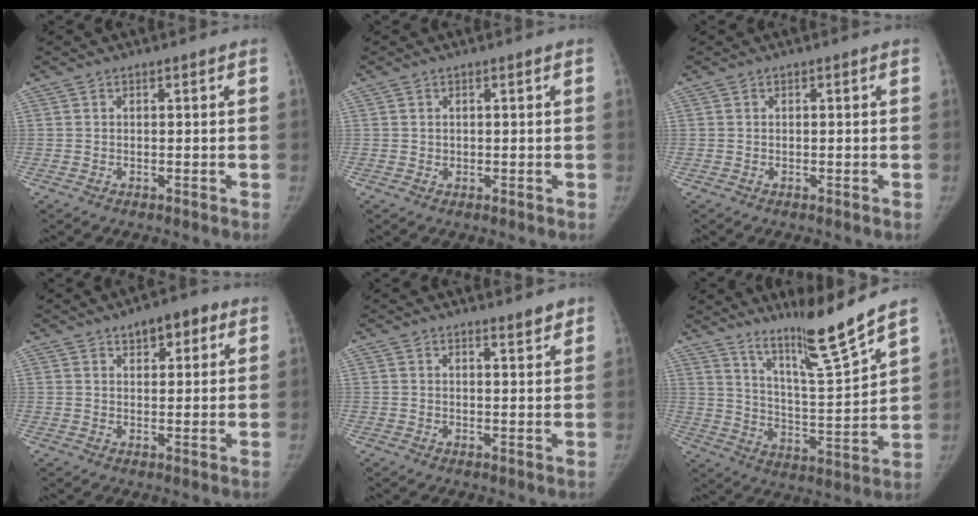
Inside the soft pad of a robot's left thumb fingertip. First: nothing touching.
{"total": 0.5, "force": [0.2, 0.5, 0.1], "torque": [0.007, 0.000, 0.004]}
{"total": 0.0}
{"total": 5.9, "force": [3.2, 3.0, 3.9], "torque": [-0.025, -0.008, 0.039]}
{"total": 2.2, "force": [2.0, 0.4, 0.9], "torque": [-0.001, -0.017, 0.028]}
{"total": 13.4, "force": [10.7, -0.6, 8.0], "torque": [-0.121, -0.081, 0.189]}